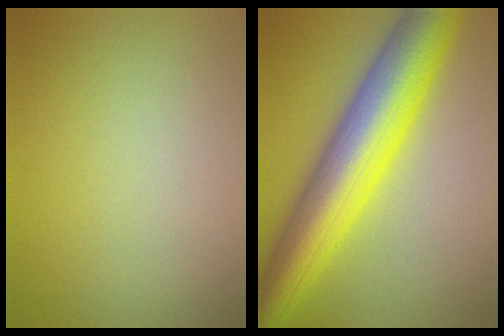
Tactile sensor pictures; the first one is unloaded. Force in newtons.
{"total": 11.6, "press": 11.6, "slide": 0.2}